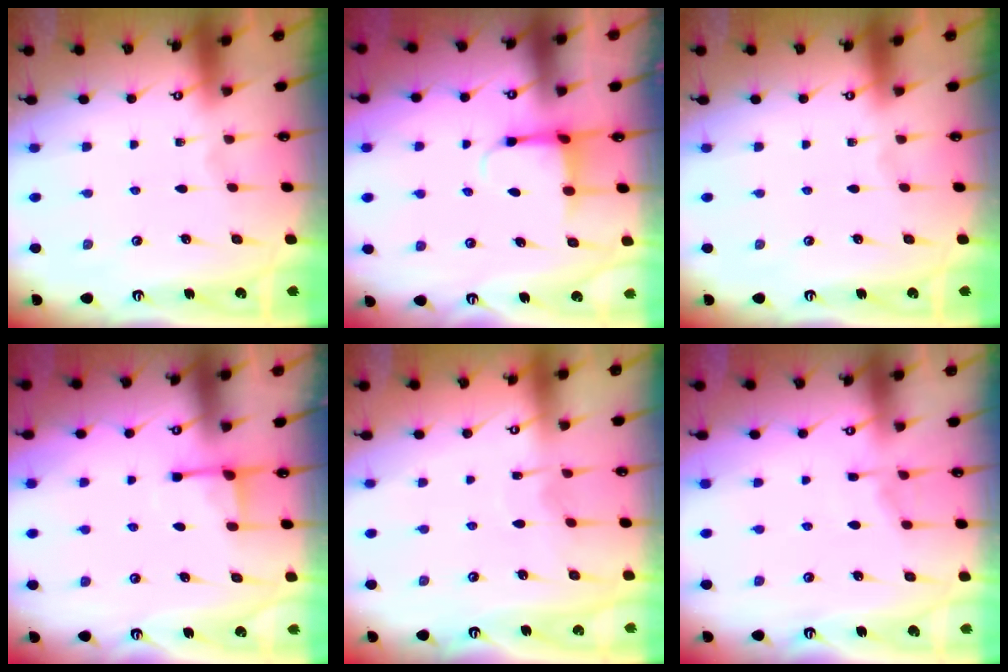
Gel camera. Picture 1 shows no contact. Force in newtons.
{"total": 4.0, "press": 3.8, "slide": 1.2}
{"total": 0.0}
{"total": 3.7, "press": 3.6, "slide": 0.8}
{"total": 5.1, "press": 5.0, "slide": 0.6}
{"total": 4.4, "press": 4.4, "slide": 0.6}